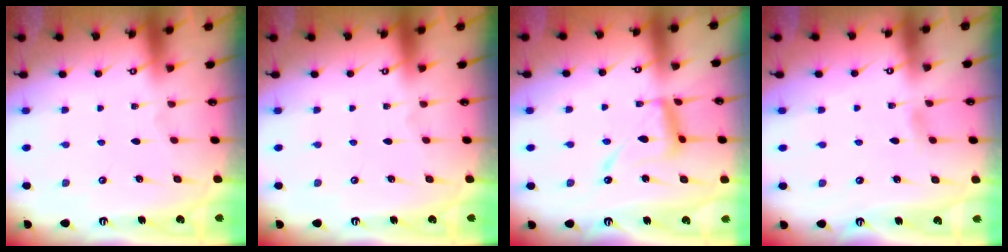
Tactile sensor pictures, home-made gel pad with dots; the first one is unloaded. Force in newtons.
{"total": 0.0}
{"total": 12.5, "press": 12.4, "slide": 0.9}
{"total": 2.4, "press": 2.4, "slide": 0.4}